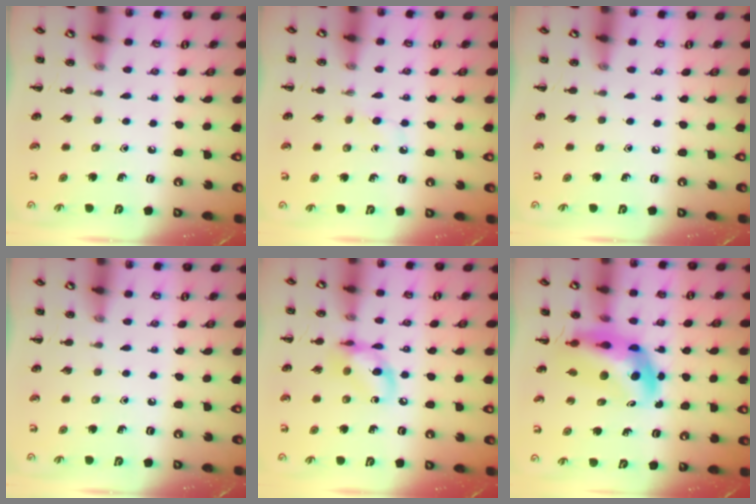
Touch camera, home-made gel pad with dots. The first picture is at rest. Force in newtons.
{"total": 2.5, "press": 2.3, "slide": 1.0}
{"total": 0.0}
{"total": 0.0}
{"total": 10.4, "press": 10.3, "slide": 1.4}
{"total": 9.4, "press": 8.9, "slide": 3.1}